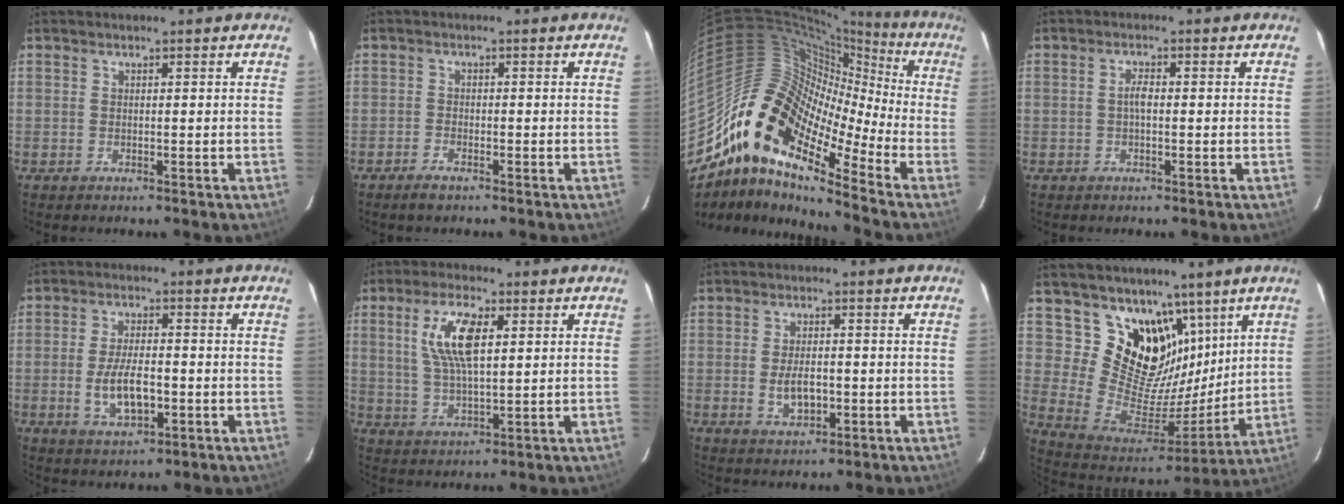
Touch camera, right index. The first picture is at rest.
{"total": 2.2, "force": [-1.8, 0.9, 1.0], "torque": [-0.031, 0.000, -0.036]}
{"total": 14.3, "force": [-8.7, 6.5, 9.4], "torque": [-0.129, 0.012, -0.189]}
{"total": 1.8, "force": [-0.2, 0.7, 1.7], "torque": [-0.034, 0.006, -0.006]}
{"total": 7.9, "force": [-2.0, 3.4, 6.8], "torque": [-0.136, -0.007, -0.029]}
{"total": 9.1, "force": [2.2, 2.8, 8.4], "torque": [-0.167, 0.008, 0.044]}
{"total": 5.2, "force": [-1.1, 2.8, 4.3], "torque": [-0.084, -0.005, -0.013]}
{"total": 17.1, "force": [10.3, 12.0, 6.7], "torque": [-0.130, -0.023, 0.201]}